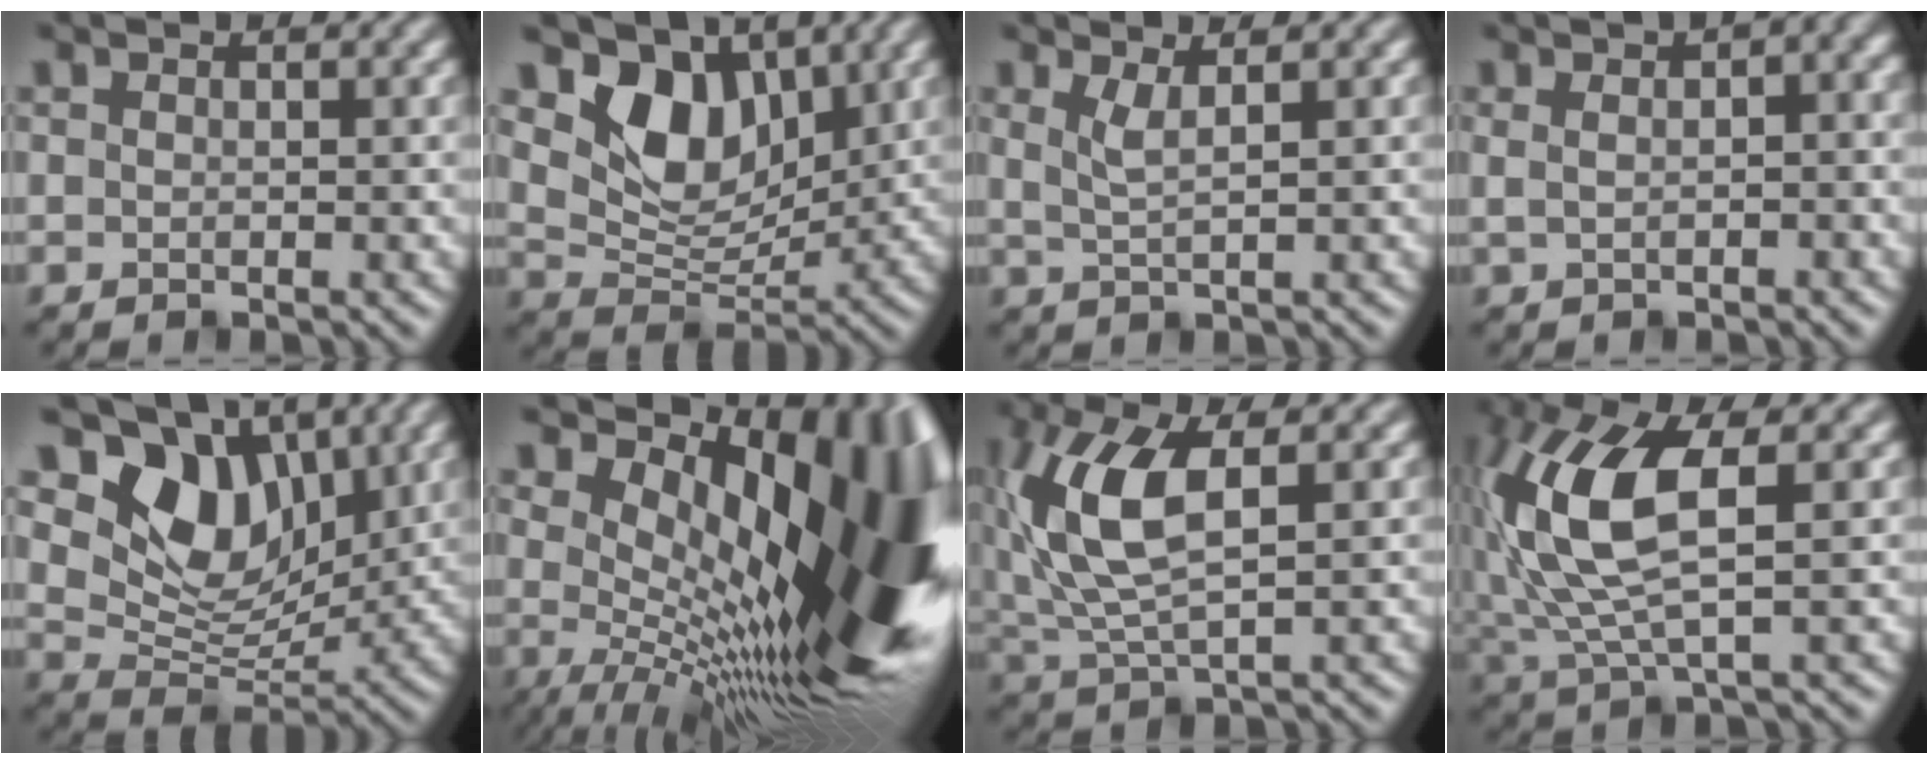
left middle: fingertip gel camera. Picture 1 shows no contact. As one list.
[{"total": 6.6, "force": [3.1, 4.3, 4.0], "torque": [-0.073, -0.012, 0.052]}, {"total": 1.7, "force": [0.8, 0.4, 1.4], "torque": [-0.028, -0.003, 0.016]}, {"total": 9.8, "force": [3.6, 4.3, 8.0], "torque": [-0.085, 0.042, 0.028]}, {"total": 8.4, "force": [3.8, 5.6, 4.9], "torque": [-0.085, -0.010, 0.066]}, {"total": 19.1, "force": [4.4, 8.3, 16.6], "torque": [-0.205, 0.015, 0.080]}, {"total": 7.9, "force": [1.8, 3.5, 6.8], "torque": [-0.160, 0.007, 0.031]}, {"total": 9.1, "force": [1.5, 3.7, 8.1], "torque": [-0.192, 0.007, 0.025]}]